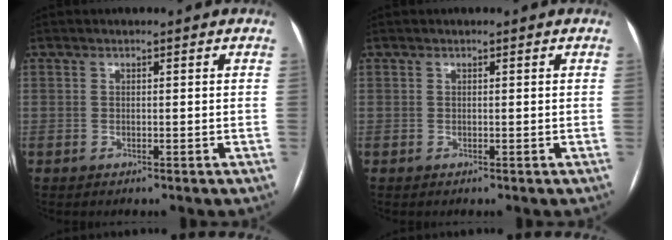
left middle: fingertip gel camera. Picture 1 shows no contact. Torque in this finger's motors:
{"motor_torque": [-0.19, -0.23, 0.00, -0.01]}